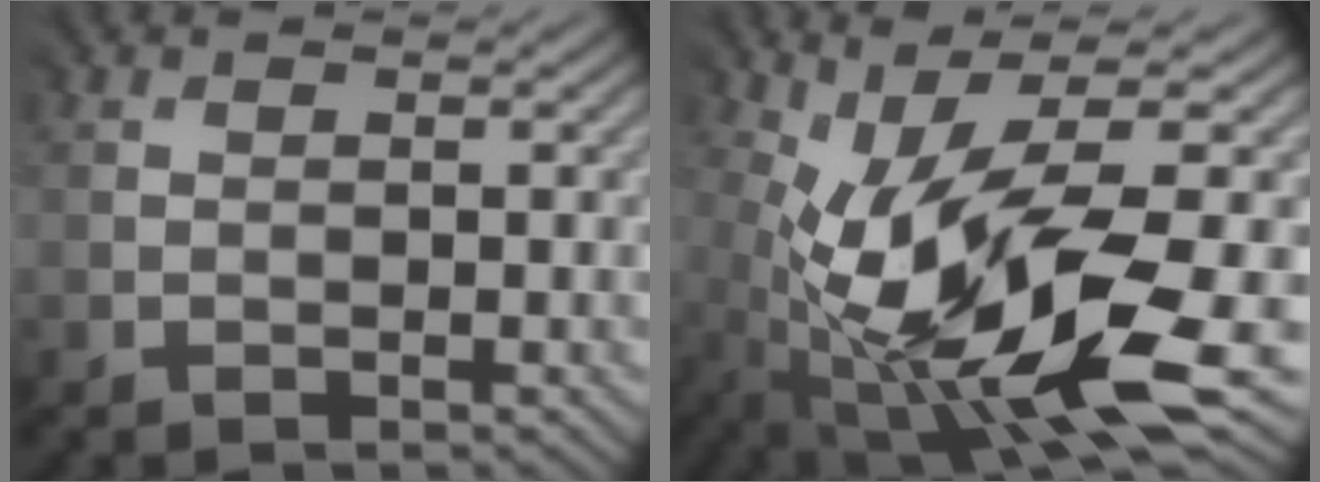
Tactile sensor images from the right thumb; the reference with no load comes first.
{"total": 13.0, "force": [-3.7, 4.0, 11.9], "torque": [-0.230, -0.005, -0.053]}